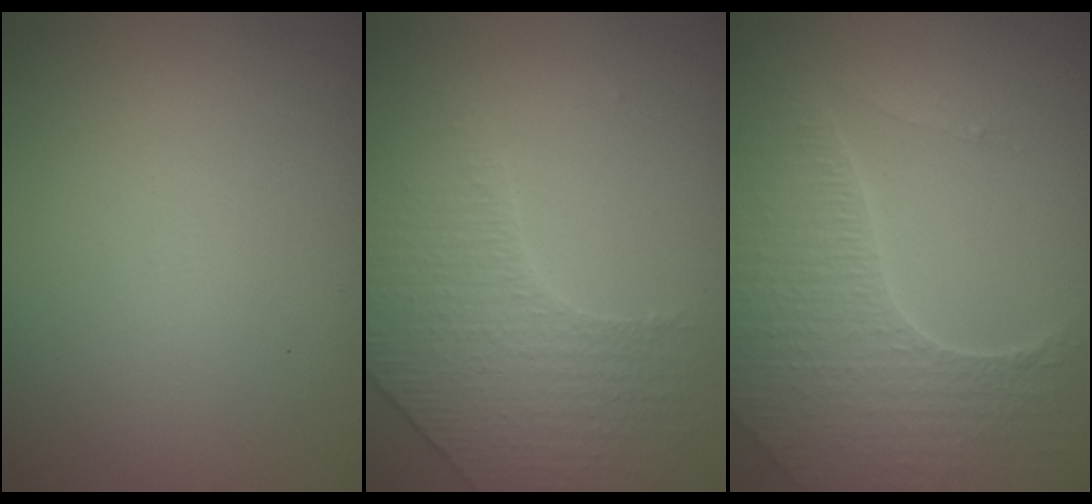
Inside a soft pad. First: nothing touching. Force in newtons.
{"total": 3.9, "press": 3.5, "slide": 1.7}
{"total": 7.1, "press": 5.1, "slide": 5.0}